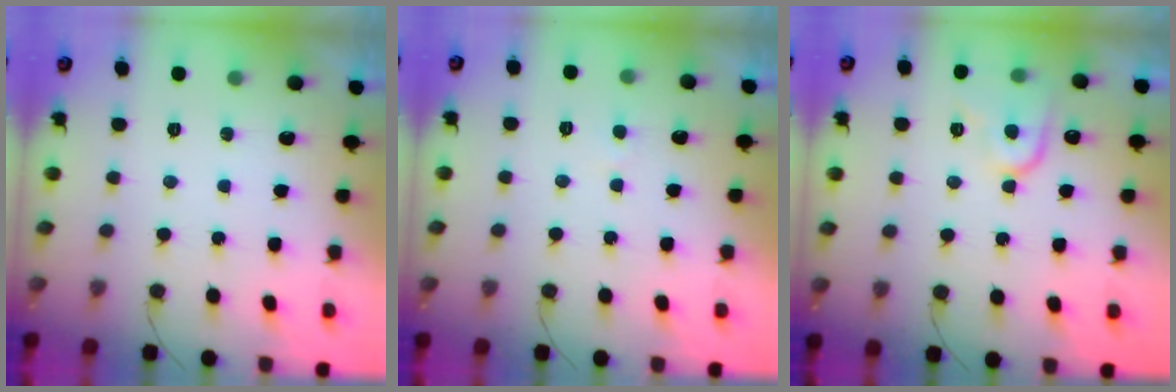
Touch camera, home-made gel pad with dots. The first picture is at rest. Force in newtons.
{"total": 1.7, "press": 1.7, "slide": 0.2}
{"total": 10.7, "press": 10.7, "slide": 0.7}